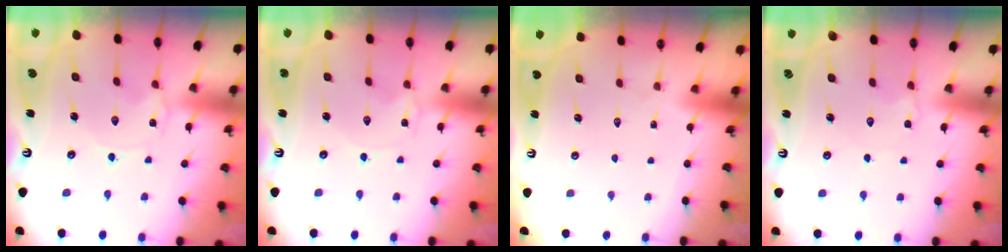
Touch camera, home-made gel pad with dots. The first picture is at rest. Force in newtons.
{"total": 0.0}
{"total": 1.6, "press": 1.6, "slide": 0.1}
{"total": 2.1, "press": 2.1, "slide": 0.2}